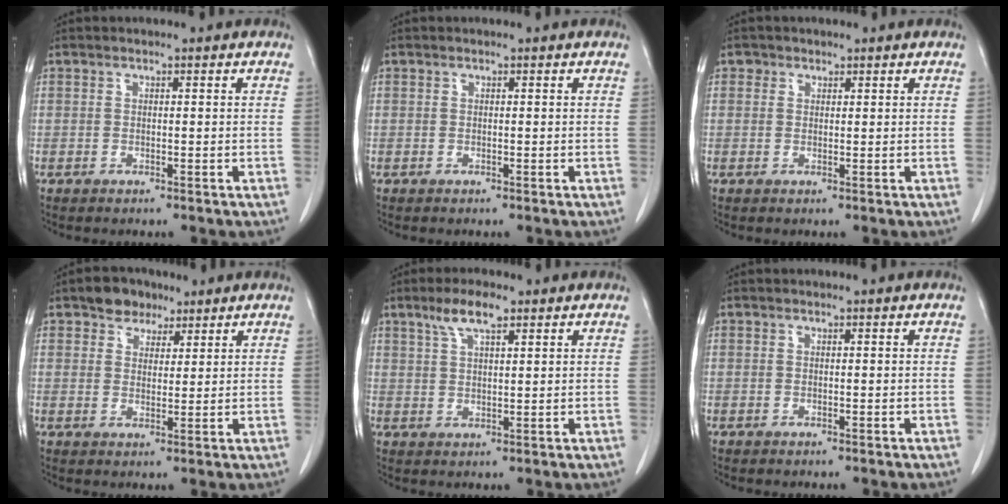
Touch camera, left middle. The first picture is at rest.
{"total": 0.0}
{"total": 1.1, "force": [0.6, 0.9, 0.0], "torque": [0.009, -0.001, 0.005]}
{"total": 4.7, "force": [3.2, 3.1, 1.4], "torque": [-0.025, 0.010, 0.055]}
{"total": 5.1, "force": [3.3, 1.2, 3.7], "torque": [-0.078, 0.008, 0.062]}
{"total": 0.0}